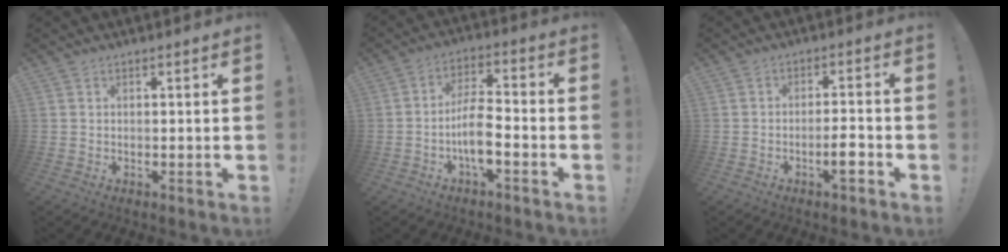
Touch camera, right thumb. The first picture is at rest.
{"total": 9.2, "force": [-3.5, 4.1, 7.5], "torque": [-0.138, 0.010, -0.062]}
{"total": 5.1, "force": [-2.8, 1.2, 4.1], "torque": [-0.057, 0.009, -0.047]}